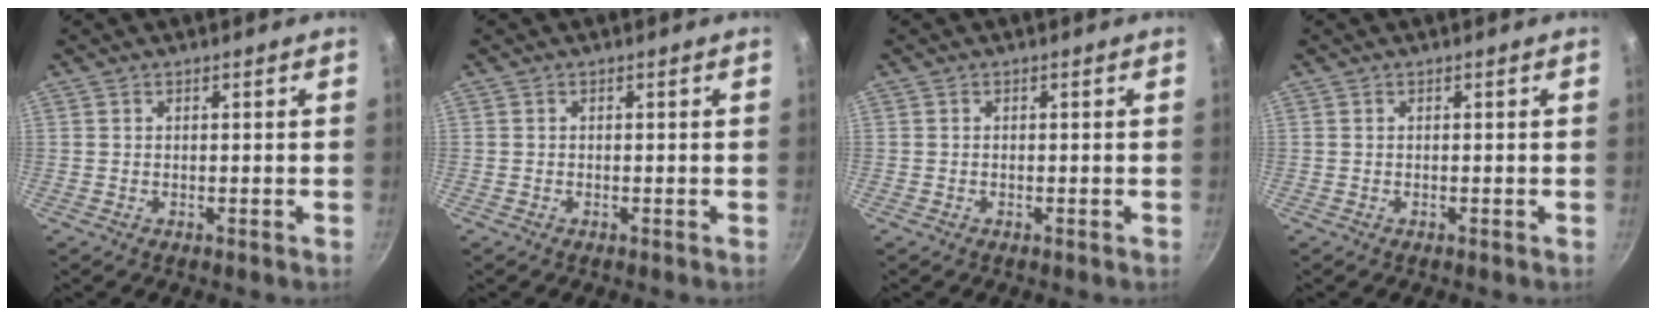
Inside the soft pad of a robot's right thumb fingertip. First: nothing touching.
{"total": 0.0}
{"total": 0.0}
{"total": 0.0}